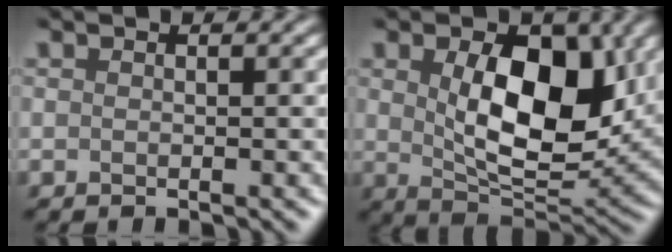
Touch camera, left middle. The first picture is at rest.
{"total": 7.7, "force": [1.5, 3.6, 6.7], "torque": [-0.134, -0.004, 0.050]}